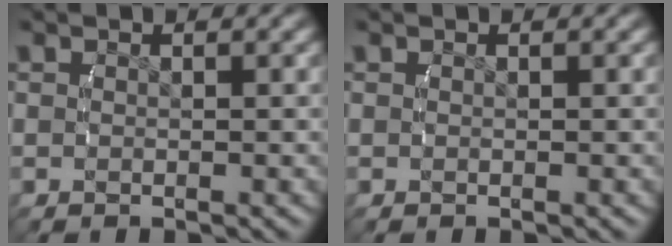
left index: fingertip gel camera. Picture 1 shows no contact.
{"total": 0.0}